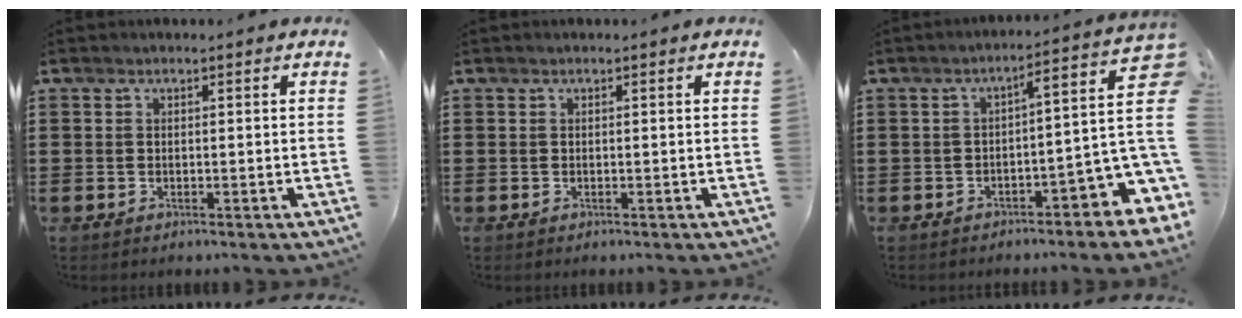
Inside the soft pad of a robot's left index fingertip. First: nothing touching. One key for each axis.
{"total": 0.0}
{"total": 4.6, "fx": -1.7, "fy": 1.3, "fz": 4.1, "tx": -0.050, "ty": -0.029, "tz": -0.042}